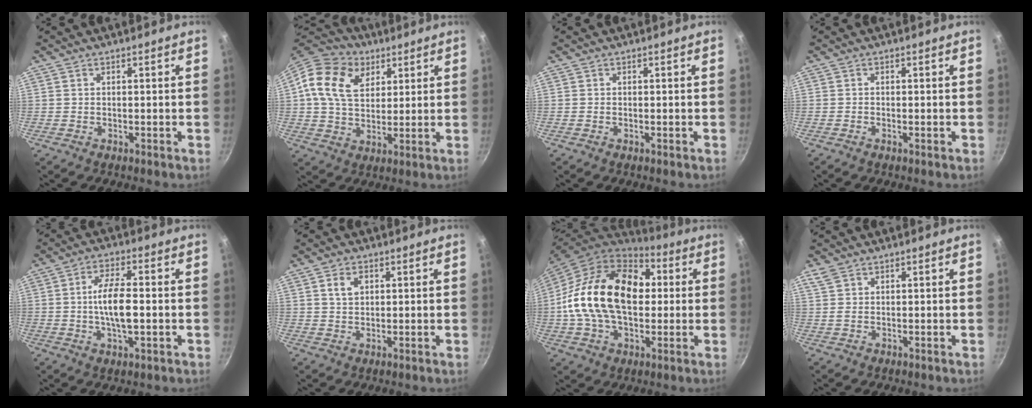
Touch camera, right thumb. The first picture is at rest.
{"total": 14.7, "force": [5.7, 10.6, 8.5], "torque": [-0.142, -0.002, 0.091]}
{"total": 0.0}
{"total": 0.5, "force": [-0.3, 0.2, 0.4], "torque": [-0.009, 0.002, -0.008]}
{"total": 9.1, "force": [-0.6, 3.6, 8.3], "torque": [-0.149, 0.014, -0.017]}
{"total": 3.5, "force": [1.3, 2.4, 2.1], "torque": [-0.026, -0.001, 0.023]}
{"total": 24.5, "force": [2.0, 16.2, 18.3], "torque": [-0.301, 0.033, 0.023]}
{"total": 2.3, "force": [1.4, 1.4, 1.2], "torque": [-0.022, 0.003, 0.029]}